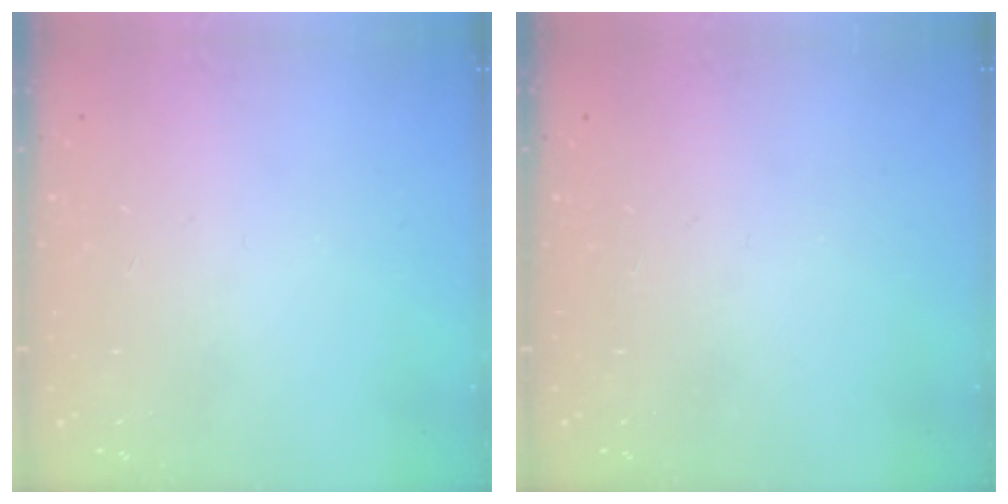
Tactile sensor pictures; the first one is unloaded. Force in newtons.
{"total": 0.0}